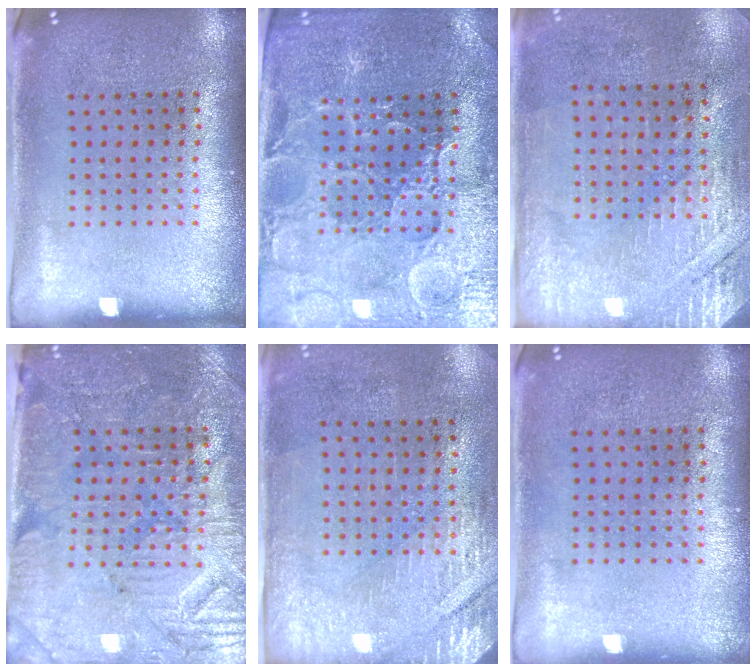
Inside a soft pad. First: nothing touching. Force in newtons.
{"total": 3.3, "press": 3.3, "slide": 0.5}
{"total": 2.8, "press": 2.5, "slide": 1.2}
{"total": 3.7, "press": 3.5, "slide": 1.3}
{"total": 2.8, "press": 2.4, "slide": 1.4}
{"total": 0.0}